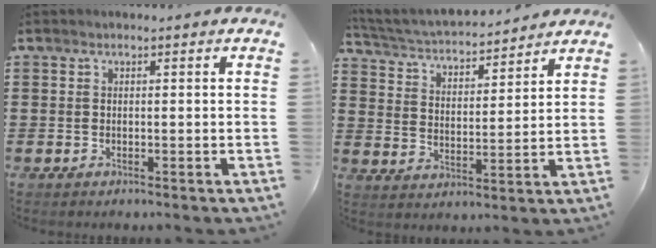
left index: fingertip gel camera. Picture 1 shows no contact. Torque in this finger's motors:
{"motor_torque": [0.22, 0.12, 0.69, 0.09]}